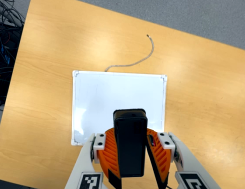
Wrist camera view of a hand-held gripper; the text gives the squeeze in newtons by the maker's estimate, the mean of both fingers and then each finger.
{"total": 9.5, "left": 9.8, "right": 9.3}